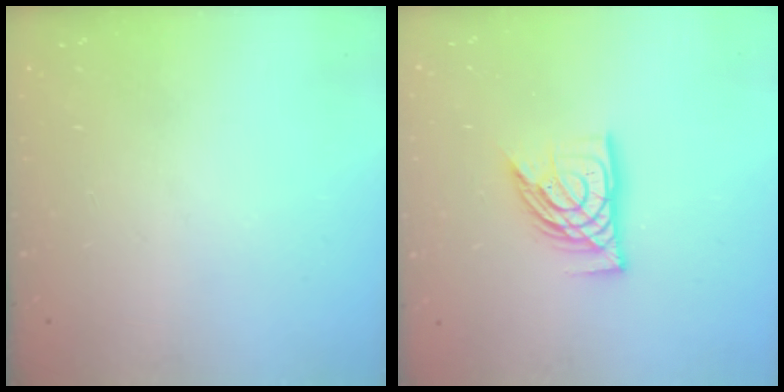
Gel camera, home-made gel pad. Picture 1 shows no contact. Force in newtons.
{"total": 12.1, "press": 12.0, "slide": 1.4}